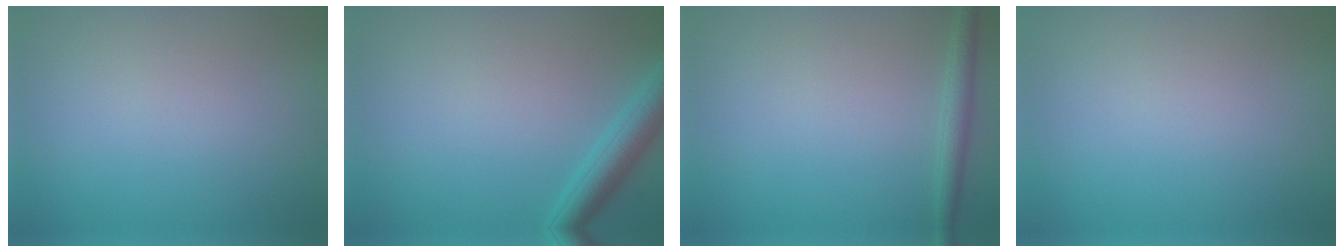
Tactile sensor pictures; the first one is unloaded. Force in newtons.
{"total": 3.3, "press": 3.3, "slide": 0.2}
{"total": 1.8, "press": 1.8, "slide": 0.1}
{"total": 0.0}